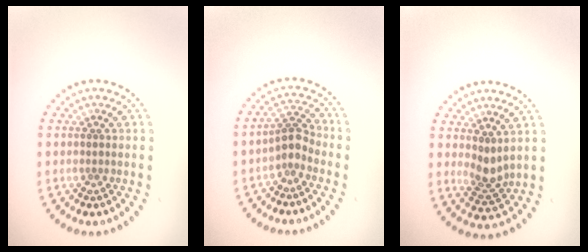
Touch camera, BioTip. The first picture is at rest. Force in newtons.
{"total": 2.3, "press": 1.9, "slide": 1.3}
{"total": 2.3, "press": 2.0, "slide": 1.2}